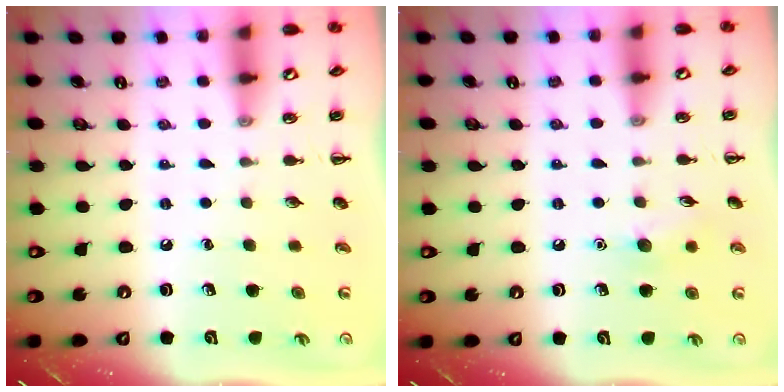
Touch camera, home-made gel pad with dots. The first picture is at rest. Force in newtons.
{"total": 6.6, "press": 6.4, "slide": 1.6}